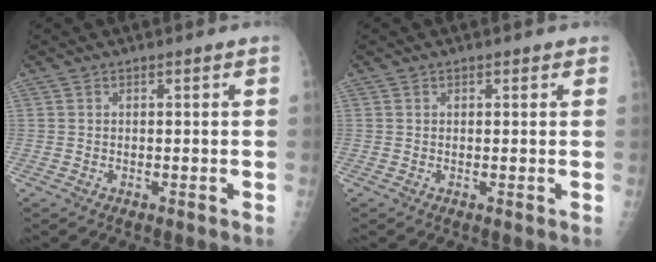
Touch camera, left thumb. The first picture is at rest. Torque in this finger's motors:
{"motor_torque": [-0.26, -0.12, -0.12, 0.00, -0.07]}